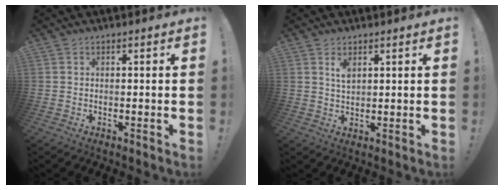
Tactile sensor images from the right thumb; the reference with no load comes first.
{"total": 3.5, "force": [1.9, 1.6, 2.4], "torque": [-0.029, -0.013, 0.029]}